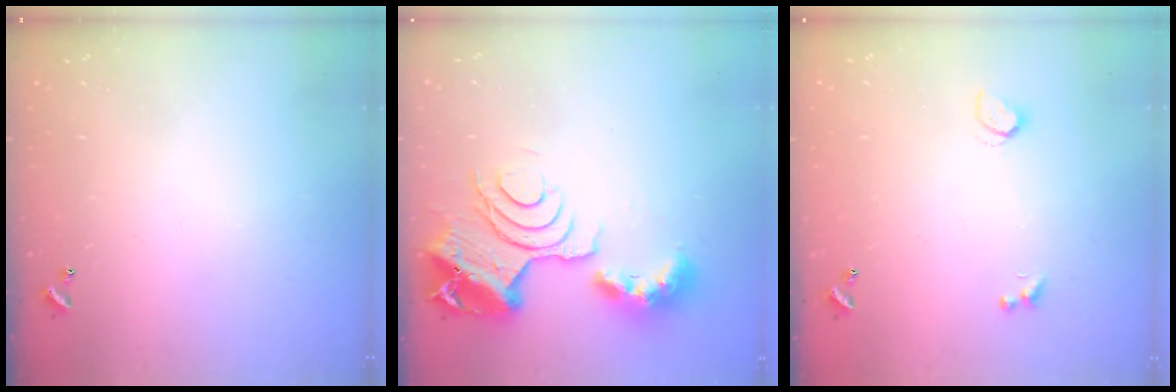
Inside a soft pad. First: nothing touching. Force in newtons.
{"total": 14.3, "press": 14.2, "slide": 1.1}
{"total": 1.3, "press": 1.2, "slide": 0.4}